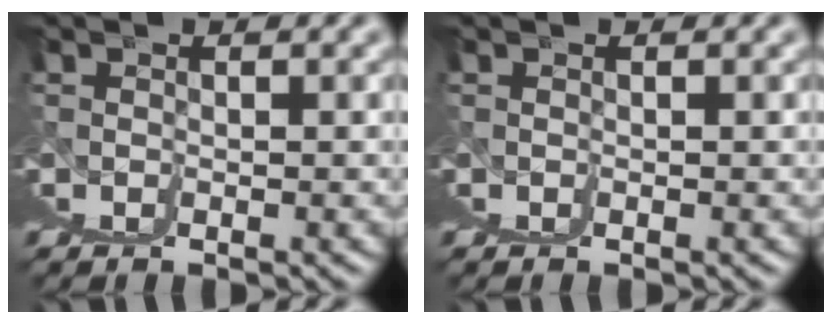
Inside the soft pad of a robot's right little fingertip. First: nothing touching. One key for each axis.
{"total": 0.0}